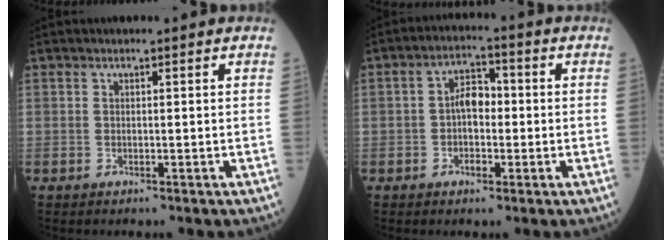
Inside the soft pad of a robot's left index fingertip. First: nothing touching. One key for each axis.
{"total": 4.8, "fx": -0.5, "fy": 2.9, "fz": 3.8, "tx": -0.069, "ty": 0.019, "tz": -0.011}